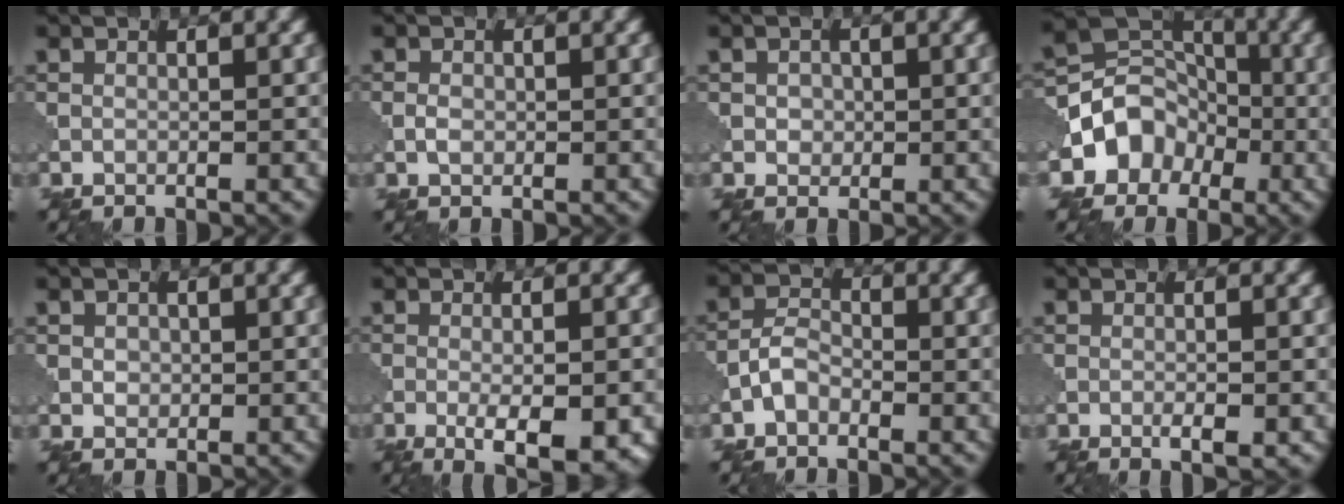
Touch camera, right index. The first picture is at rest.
{"total": 1.1, "force": [-0.2, 0.8, 0.8], "torque": [-0.017, 0.002, -0.007]}
{"total": 1.3, "force": [0.1, 1.2, 0.6], "torque": [-0.009, -0.001, 0.002]}
{"total": 5.1, "force": [-1.9, 4.3, 2.0], "torque": [-0.006, 0.013, -0.040]}
{"total": 1.0, "force": [0.2, 0.9, 0.4], "torque": [-0.007, 0.000, 0.003]}
{"total": 5.5, "force": [-2.1, 1.6, 4.9], "torque": [-0.080, -0.007, -0.030]}
{"total": 2.4, "force": [-1.2, 1.4, 1.5], "torque": [-0.028, 0.012, -0.031]}
{"total": 1.6, "force": [-0.7, 0.4, 1.4], "torque": [-0.023, -0.002, -0.011]}